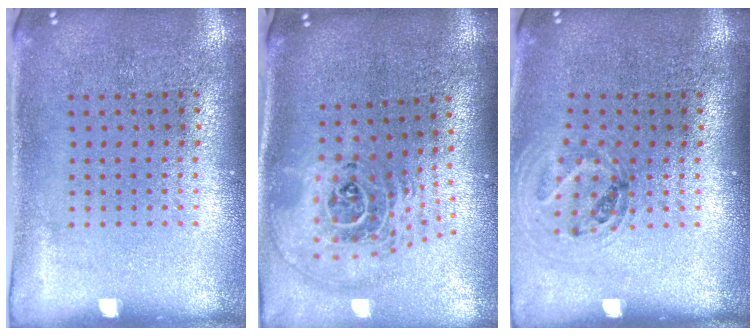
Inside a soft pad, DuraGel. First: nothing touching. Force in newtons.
{"total": 2.6, "press": 1.9, "slide": 1.8}
{"total": 1.0, "press": 1.0, "slide": 0.1}